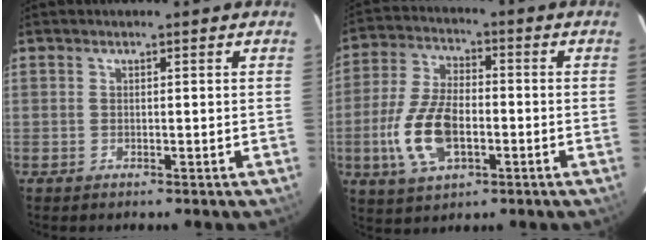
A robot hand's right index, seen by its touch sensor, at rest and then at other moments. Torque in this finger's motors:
{"motor_torque": [1.54, -0.60, 0.39, 0.16]}